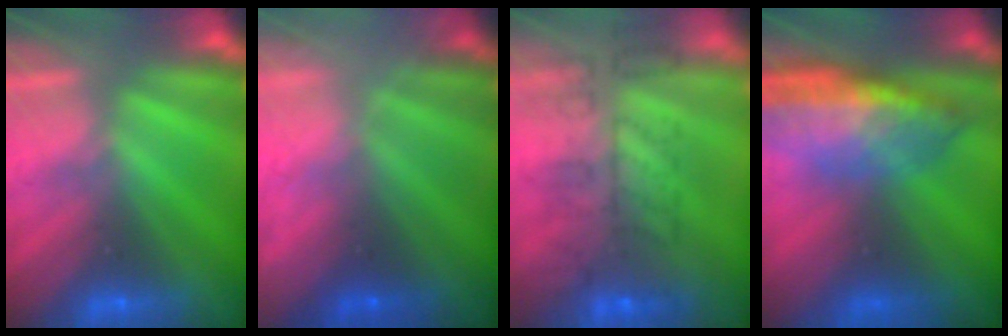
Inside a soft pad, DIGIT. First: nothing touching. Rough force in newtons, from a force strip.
{"total": 5.6}
{"total": 7.4}
{"total": 7.1}